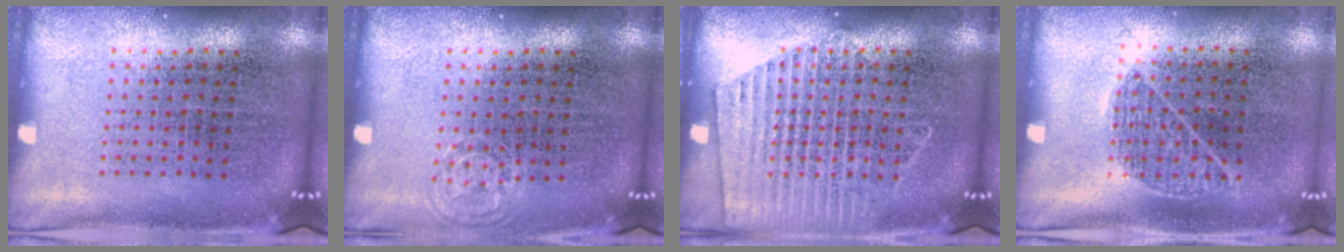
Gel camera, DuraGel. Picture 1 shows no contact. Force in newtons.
{"total": 0.5, "press": 0.5, "slide": 0.1}
{"total": 2.4, "press": 2.4, "slide": 0.2}
{"total": 0.9, "press": 0.5, "slide": 0.7}